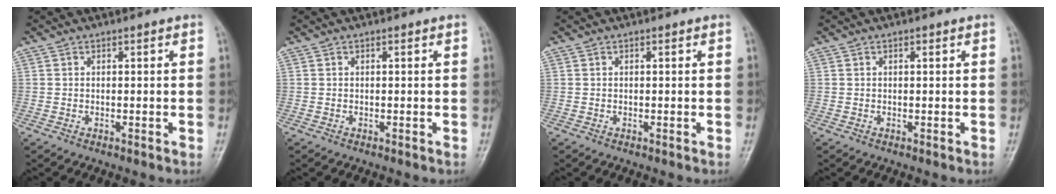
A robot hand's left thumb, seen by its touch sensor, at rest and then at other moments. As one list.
[{"total": 0.0}, {"total": 0.0}, {"total": 0.5, "force": [0.2, 0.2, 0.4], "torque": [-0.008, 0.000, 0.003]}]